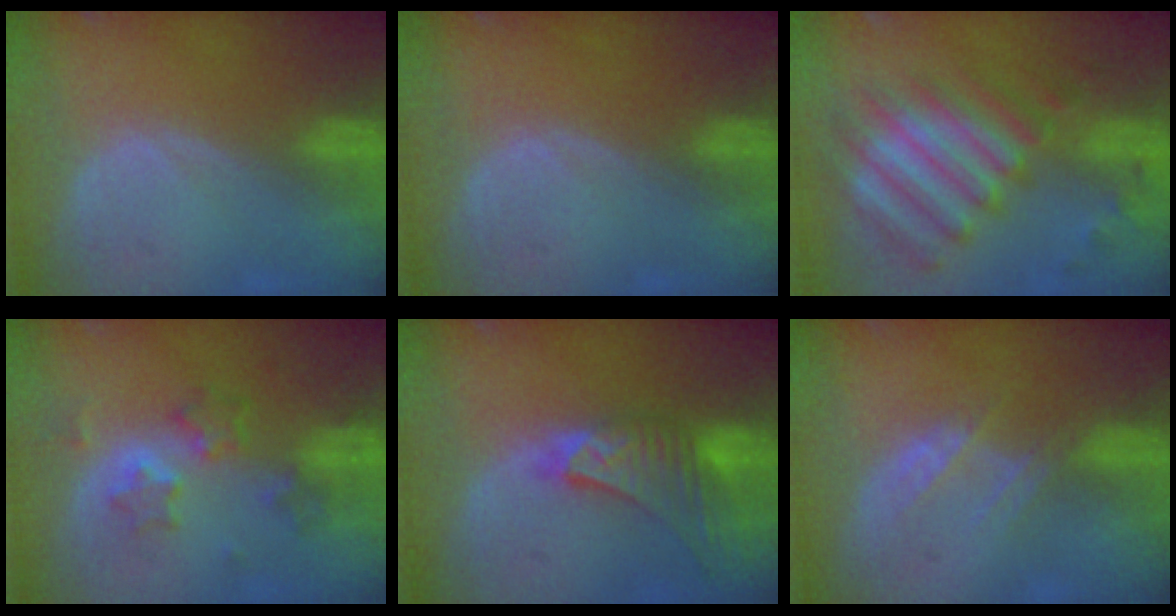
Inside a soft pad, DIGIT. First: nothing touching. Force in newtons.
{"total": 0.0}
{"total": 11.5, "press": 10.5, "slide": 4.5}
{"total": 5.8, "press": 5.7, "slide": 1.2}
{"total": 9.1, "press": 8.2, "slide": 4.0}
{"total": 3.0, "press": 3.0, "slide": 0.3}